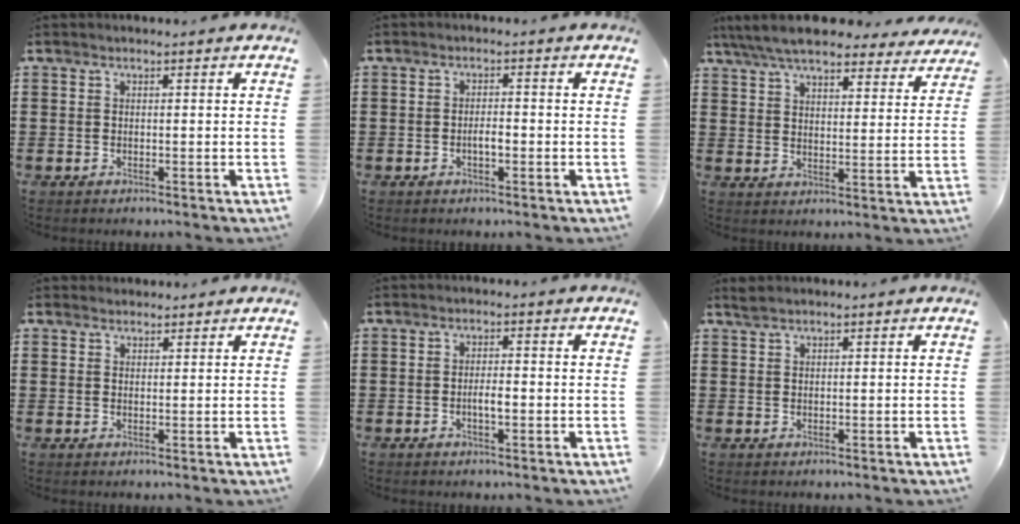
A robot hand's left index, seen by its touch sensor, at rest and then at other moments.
{"total": 2.2, "force": [-0.7, 0.7, 2.0], "torque": [-0.038, 0.003, -0.012]}
{"total": 8.0, "force": [7.2, 1.2, 3.2], "torque": [-0.089, -0.023, 0.131]}
{"total": 1.6, "force": [1.5, 0.5, 0.0], "torque": [-0.003, 0.002, 0.031]}
{"total": 2.5, "force": [-0.6, 0.7, 2.4], "torque": [-0.044, 0.004, -0.011]}
{"total": 1.2, "force": [1.0, 0.2, 0.6], "torque": [-0.014, 0.000, 0.020]}